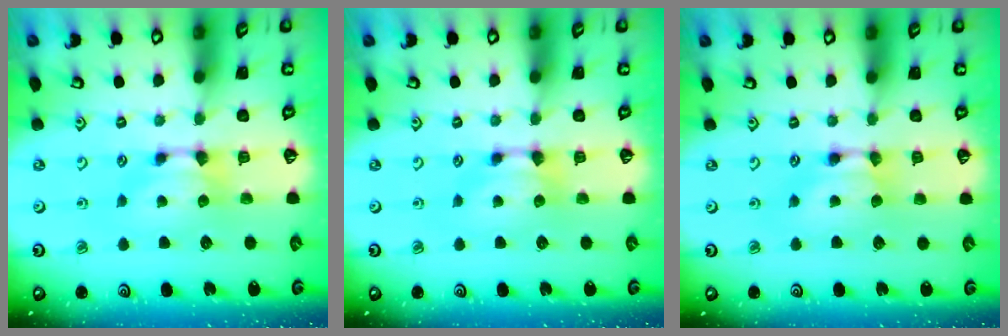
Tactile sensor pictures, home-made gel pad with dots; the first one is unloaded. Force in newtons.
{"total": 0.0}
{"total": 1.6, "press": 1.6, "slide": 0.2}